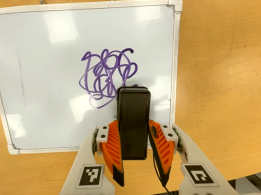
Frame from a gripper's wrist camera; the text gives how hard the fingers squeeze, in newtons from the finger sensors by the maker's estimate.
{"total": 4.0, "left": 2.6, "right": 5.5}